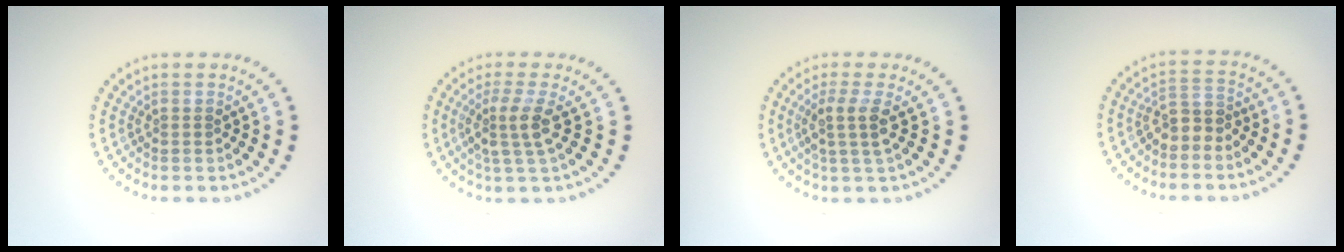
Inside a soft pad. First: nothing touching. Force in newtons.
{"total": 2.8, "press": 2.1, "slide": 1.8}
{"total": 2.6, "press": 2.0, "slide": 1.6}
{"total": 2.3, "press": 2.0, "slide": 1.3}